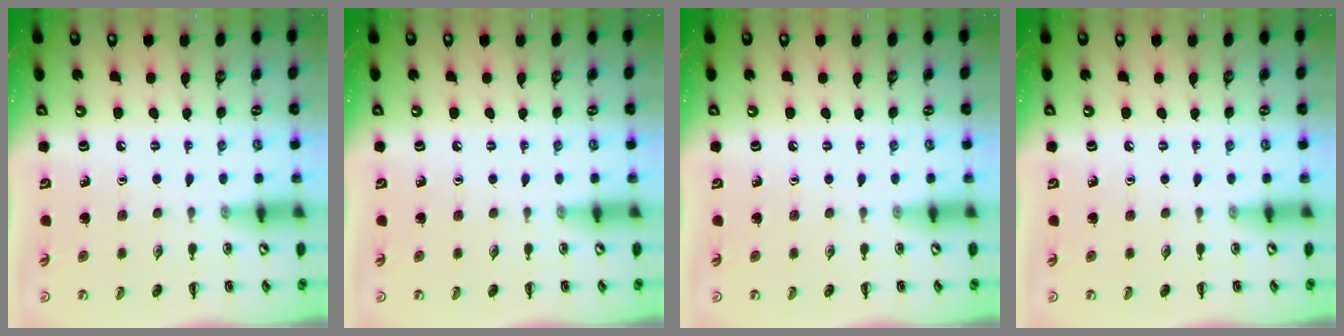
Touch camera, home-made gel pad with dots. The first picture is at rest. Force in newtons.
{"total": 0.0}
{"total": 0.0}
{"total": 0.0}